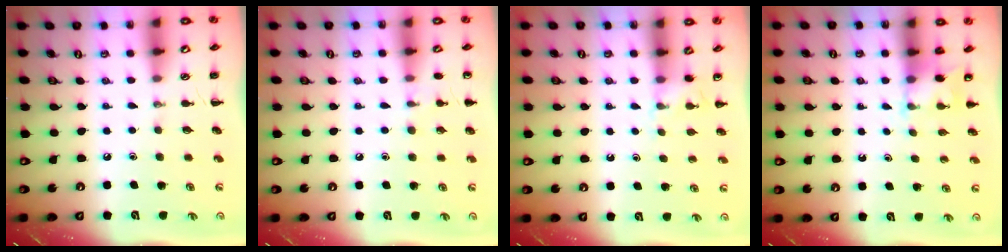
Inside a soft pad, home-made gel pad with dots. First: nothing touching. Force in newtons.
{"total": 6.1, "press": 5.7, "slide": 2.0}
{"total": 5.2, "press": 5.0, "slide": 1.5}
{"total": 4.8, "press": 4.7, "slide": 1.3}